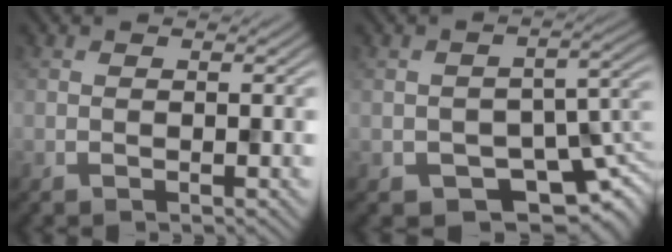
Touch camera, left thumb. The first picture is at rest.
{"total": 8.2, "force": [-5.1, 4.7, 4.4], "torque": [-0.055, -0.031, -0.066]}